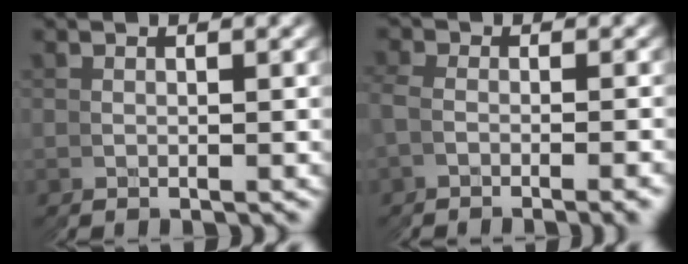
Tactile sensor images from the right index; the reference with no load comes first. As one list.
[{"total": 2.3, "force": [-1.0, -1.8, -1.0], "torque": [0.011, 0.017, -0.027]}]